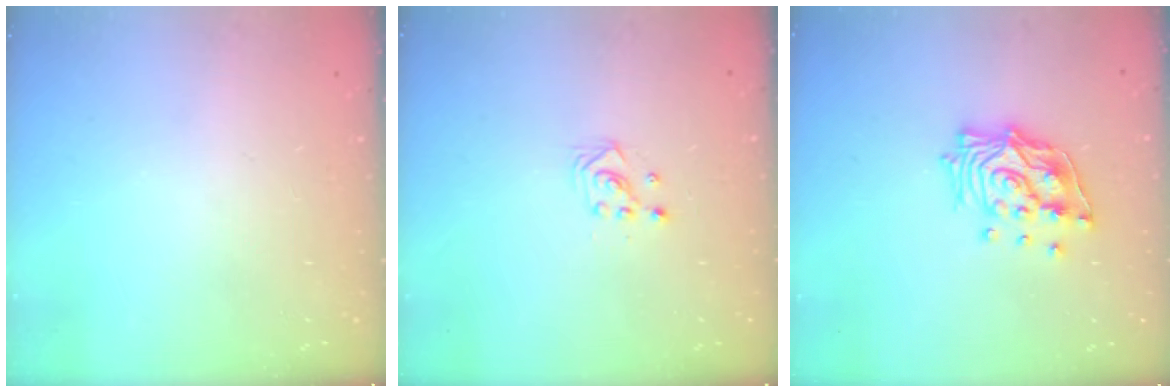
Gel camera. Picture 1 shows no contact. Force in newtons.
{"total": 2.2, "press": 2.2, "slide": 0.2}
{"total": 15.1, "press": 15.0, "slide": 1.8}